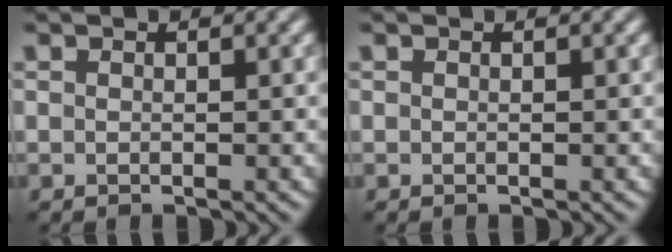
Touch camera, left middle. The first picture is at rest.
{"total": 0.0}